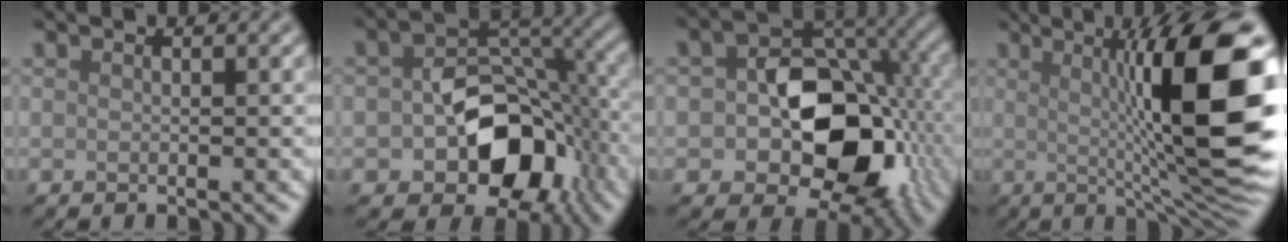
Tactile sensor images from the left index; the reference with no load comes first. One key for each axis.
{"total": 9.6, "fx": -2.8, "fy": 6.4, "fz": 6.6, "tx": -0.096, "ty": -0.002, "tz": -0.048}
{"total": 11.0, "fx": -1.6, "fy": 7.5, "fz": 7.9, "tx": -0.108, "ty": 0.001, "tz": -0.032}
{"total": 13.9, "fx": 1.4, "fy": 2.3, "fz": 13.6, "tx": -0.173, "ty": 0.012, "tz": 0.023}